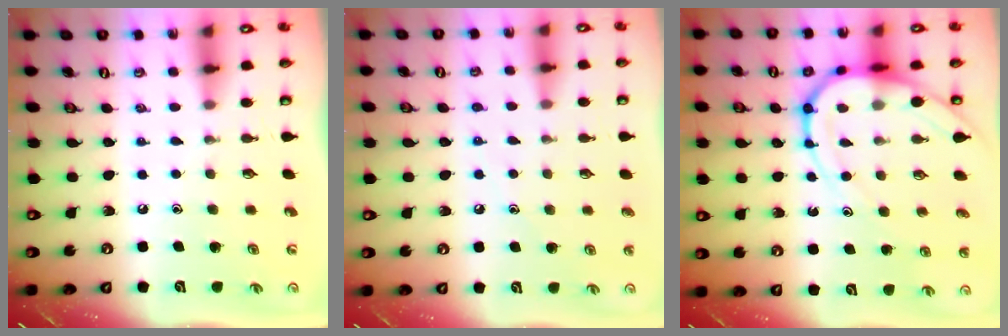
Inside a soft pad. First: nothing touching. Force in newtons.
{"total": 5.8, "press": 5.7, "slide": 0.8}
{"total": 11.8, "press": 11.7, "slide": 1.4}